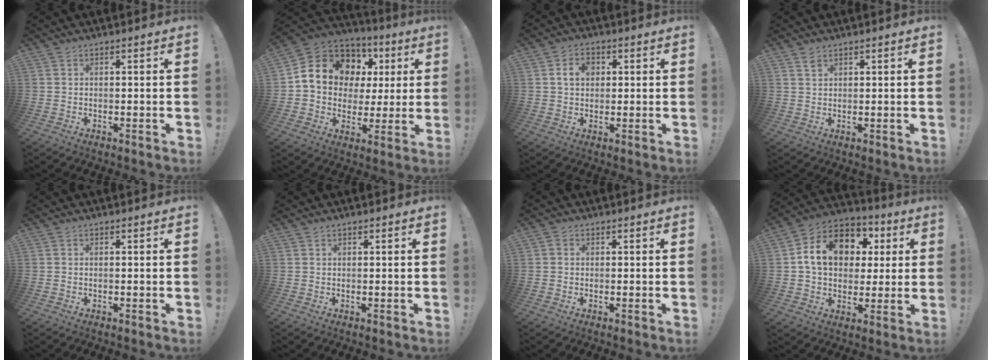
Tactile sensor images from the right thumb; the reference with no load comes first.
{"total": 14.6, "force": [5.5, 11.6, 7.0], "torque": [-0.113, -0.025, 0.116]}
{"total": 5.7, "force": [1.2, 4.2, 3.6], "torque": [-0.055, 0.007, 0.019]}
{"total": 1.8, "force": [1.3, 1.0, 0.7], "torque": [-0.002, -0.006, 0.022]}
{"total": 0.0}
{"total": 0.0}
{"total": 0.9, "force": [-0.2, 0.9, 0.2], "torque": [-0.007, 0.006, -0.003]}
{"total": 16.1, "force": [4.2, 12.4, 9.4], "torque": [-0.142, -0.002, 0.083]}